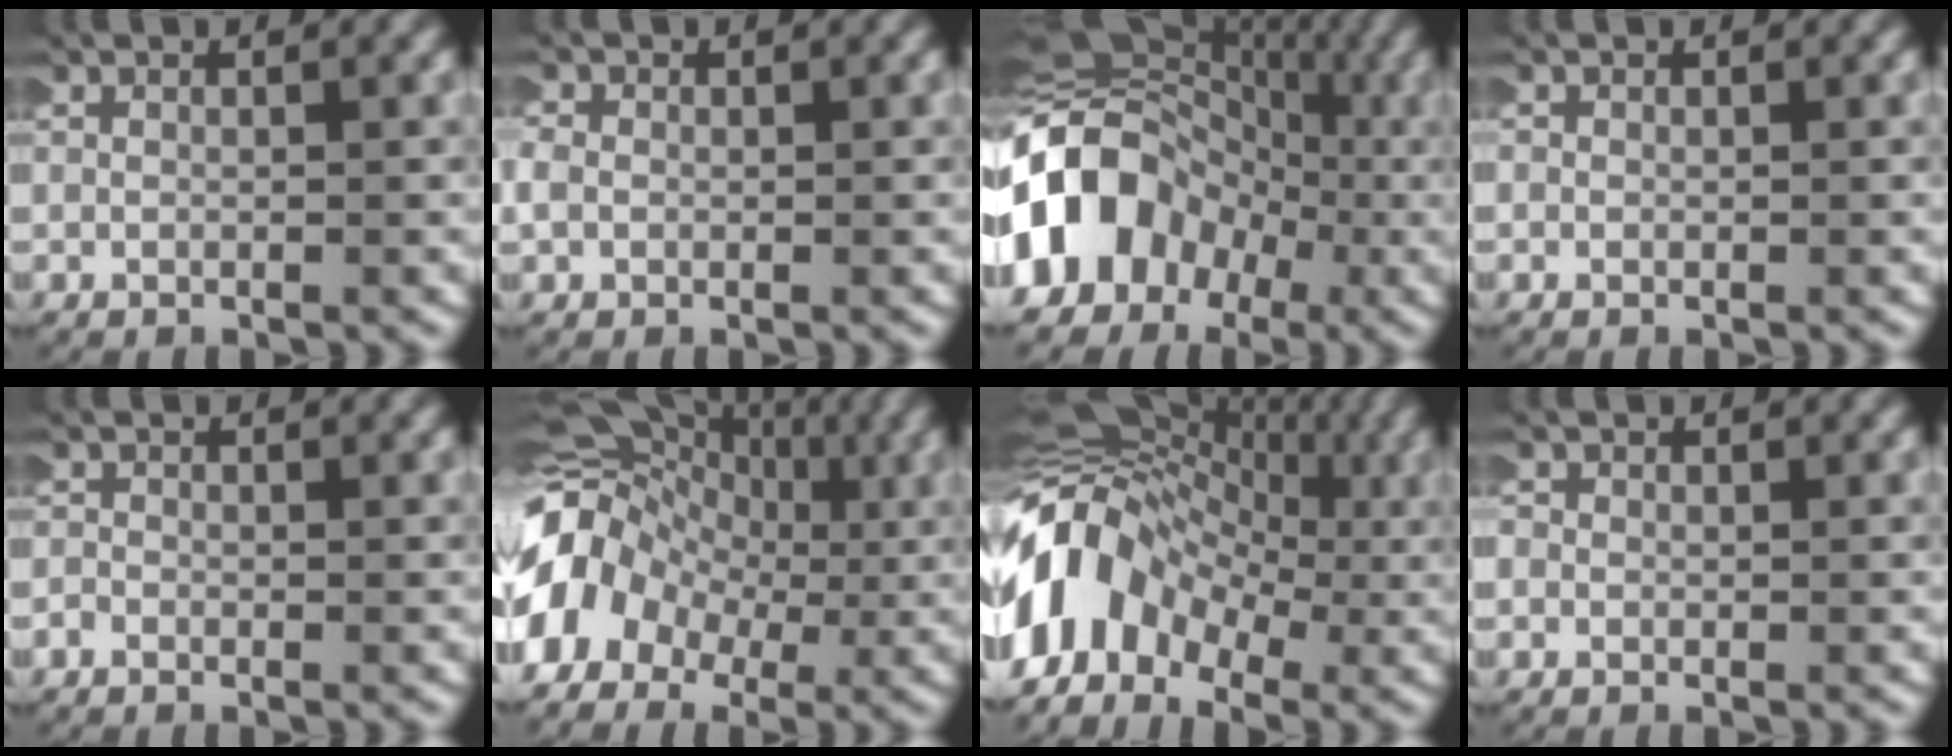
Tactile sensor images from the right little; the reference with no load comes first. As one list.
[{"total": 2.3, "force": [0.3, 2.0, 1.0], "torque": [-0.033, 0.005, 0.001]}, {"total": 15.0, "force": [-0.5, 12.2, 8.7], "torque": [-0.198, -0.012, -0.012]}, {"total": 0.8, "force": [-0.1, 0.8, 0.0], "torque": [-0.003, 0.001, -0.006]}, {"total": 0.9, "force": [-0.5, 0.7, 0.1], "torque": [-0.005, -0.001, -0.013]}, {"total": 14.5, "force": [1.4, 12.6, 7.1], "torque": [-0.180, -0.009, 0.011]}, {"total": 15.0, "force": [0.0, 12.1, 8.8], "torque": [-0.204, -0.002, -0.007]}, {"total": 1.9, "force": [0.0, 1.8, 0.5], "torque": [-0.015, 0.004, -0.009]}]